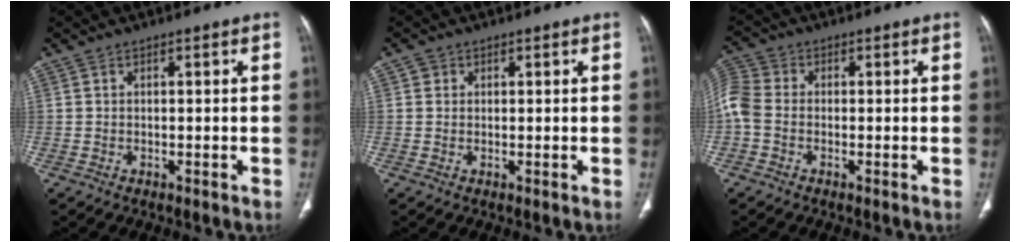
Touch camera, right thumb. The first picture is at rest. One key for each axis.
{"total": 1.4, "fx": 0.5, "fy": 1.3, "fz": 0.2, "tx": 0.006, "ty": 0.000, "tz": 0.004}
{"total": 6.8, "fx": -1.1, "fy": 4.9, "fz": 4.6, "tx": -0.118, "ty": 0.018, "tz": -0.032}